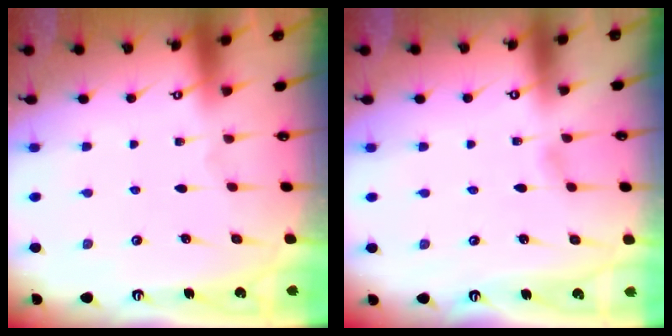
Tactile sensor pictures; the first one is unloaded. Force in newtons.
{"total": 1.7, "press": 1.6, "slide": 0.2}